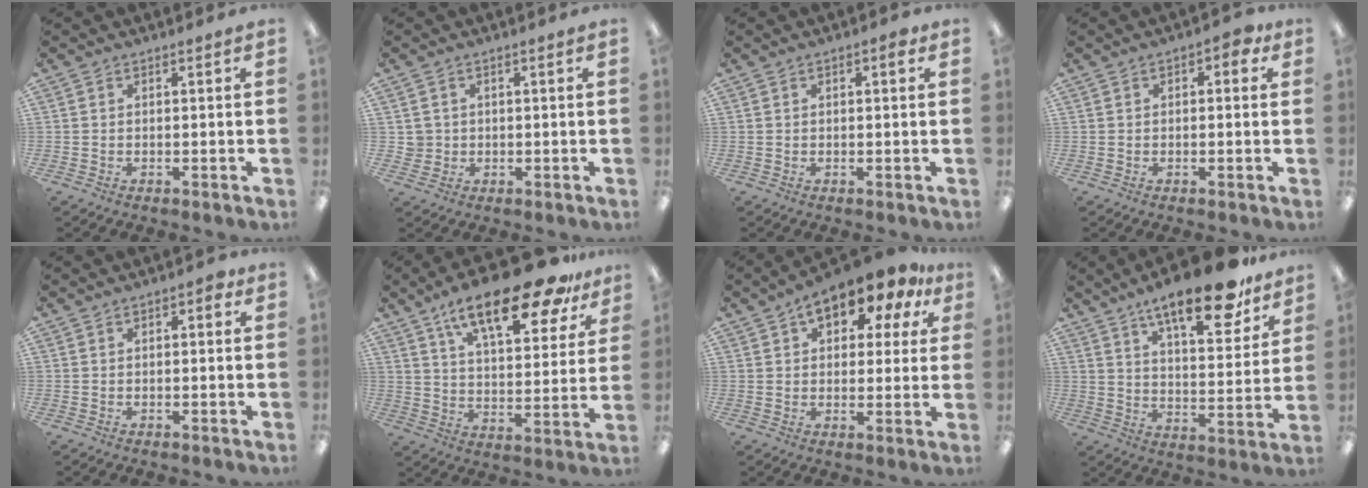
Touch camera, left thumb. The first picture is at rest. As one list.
[{"total": 2.6, "force": [0.5, 2.6, -0.3], "torque": [-0.003, 0.003, 0.008]}, {"total": 1.7, "force": [0.7, 0.7, 1.4], "torque": [-0.021, 0.003, 0.009]}, {"total": 2.9, "force": [0.6, 1.6, 2.3], "torque": [-0.031, 0.002, 0.006]}, {"total": 2.0, "force": [0.4, 1.1, 1.6], "torque": [-0.024, 0.002, 0.005]}, {"total": 21.8, "force": [14.7, 7.6, 14.3], "torque": [-0.224, -0.078, 0.240]}, {"total": 12.2, "force": [8.3, 5.6, 6.9], "torque": [-0.106, -0.043, 0.144]}, {"total": 18.2, "force": [13.3, 5.6, 11.1], "torque": [-0.167, -0.080, 0.217]}]